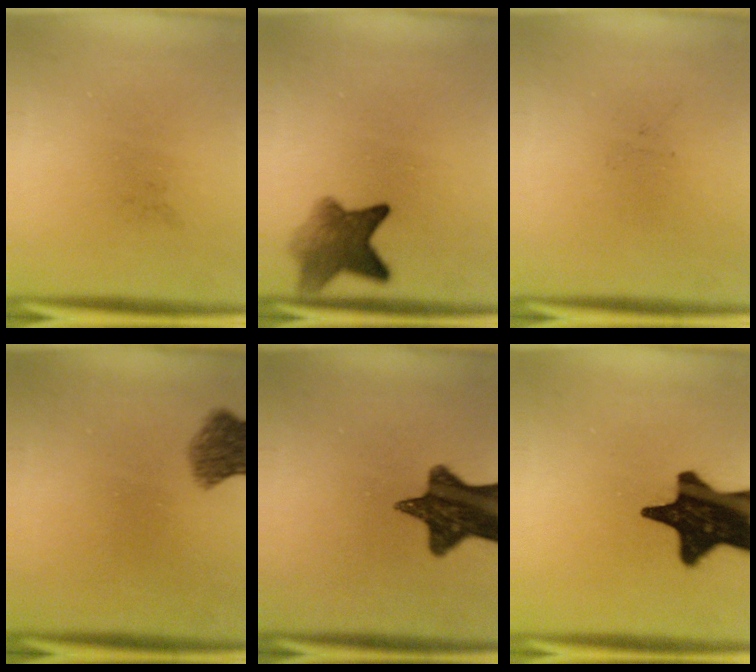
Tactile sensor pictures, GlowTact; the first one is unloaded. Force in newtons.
{"total": 6.2}
{"total": 0.0}
{"total": 5.9}
{"total": 13.1}
{"total": 19.5}